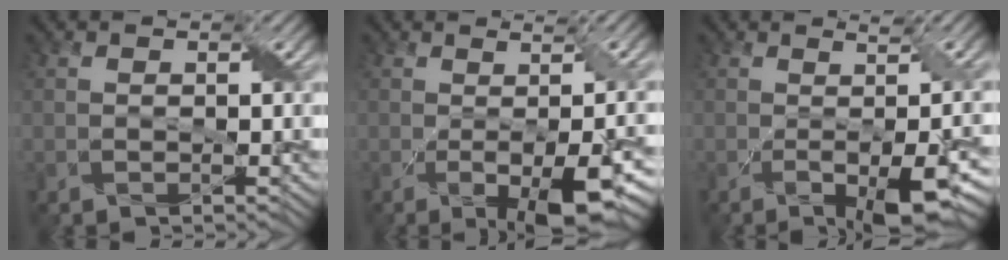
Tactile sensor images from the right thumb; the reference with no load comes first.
{"total": 10.5, "force": [-2.3, 2.8, 9.8], "torque": [-0.123, -0.003, -0.025]}
{"total": 9.3, "force": [-2.3, 2.4, 8.7], "torque": [-0.110, -0.004, -0.026]}